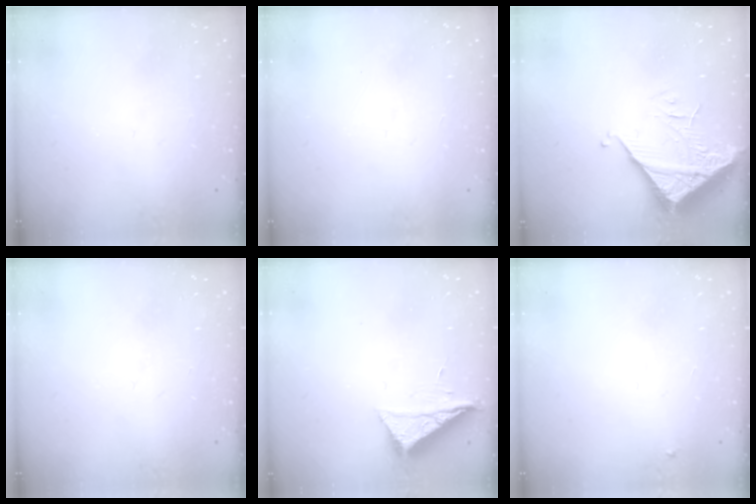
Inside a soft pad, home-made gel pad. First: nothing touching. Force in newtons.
{"total": 1.6, "press": 1.5, "slide": 0.1}
{"total": 6.7, "press": 6.7, "slide": 0.7}
{"total": 0.0}
{"total": 7.4, "press": 7.4, "slide": 0.3}
{"total": 2.7, "press": 2.7, "slide": 0.2}